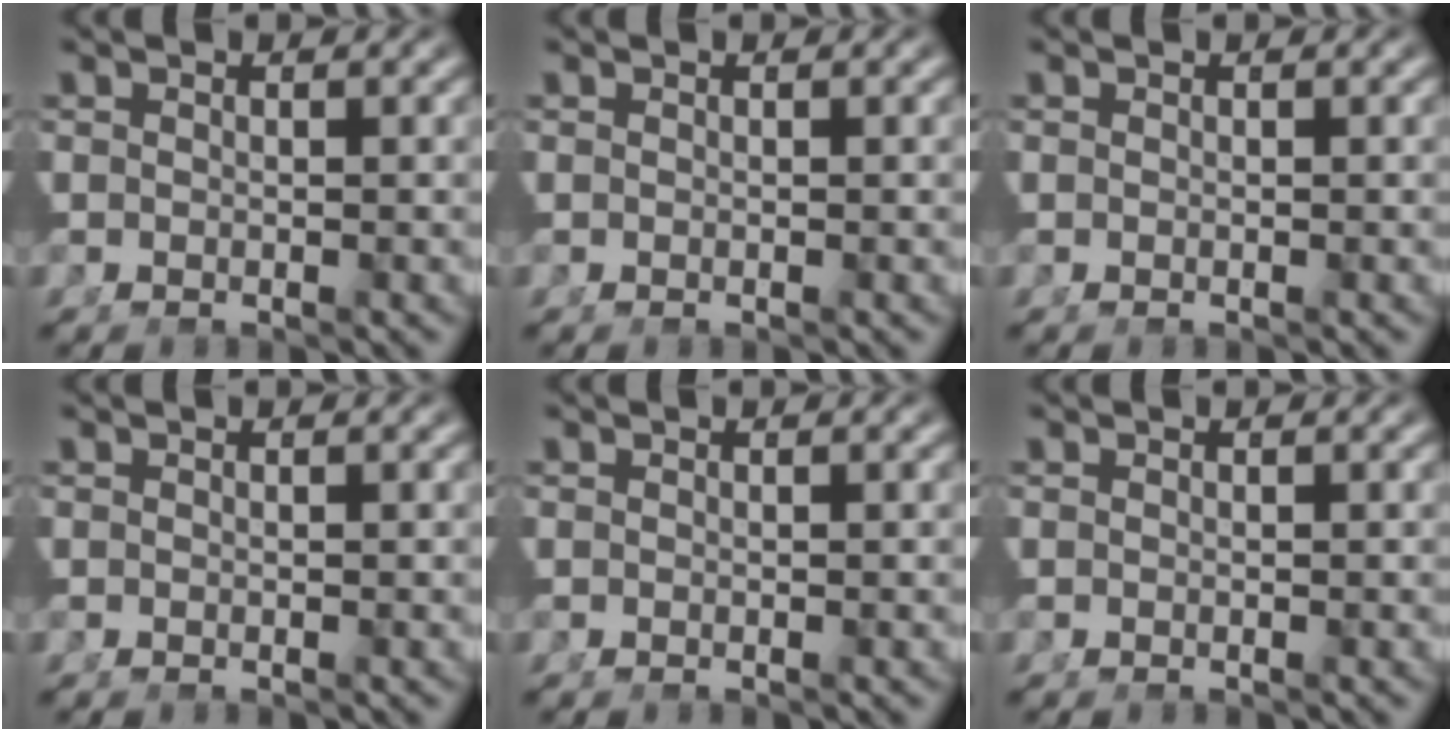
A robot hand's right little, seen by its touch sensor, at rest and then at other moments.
{"total": 0.0}
{"total": 0.0}
{"total": 0.0}
{"total": 0.0}
{"total": 0.0}